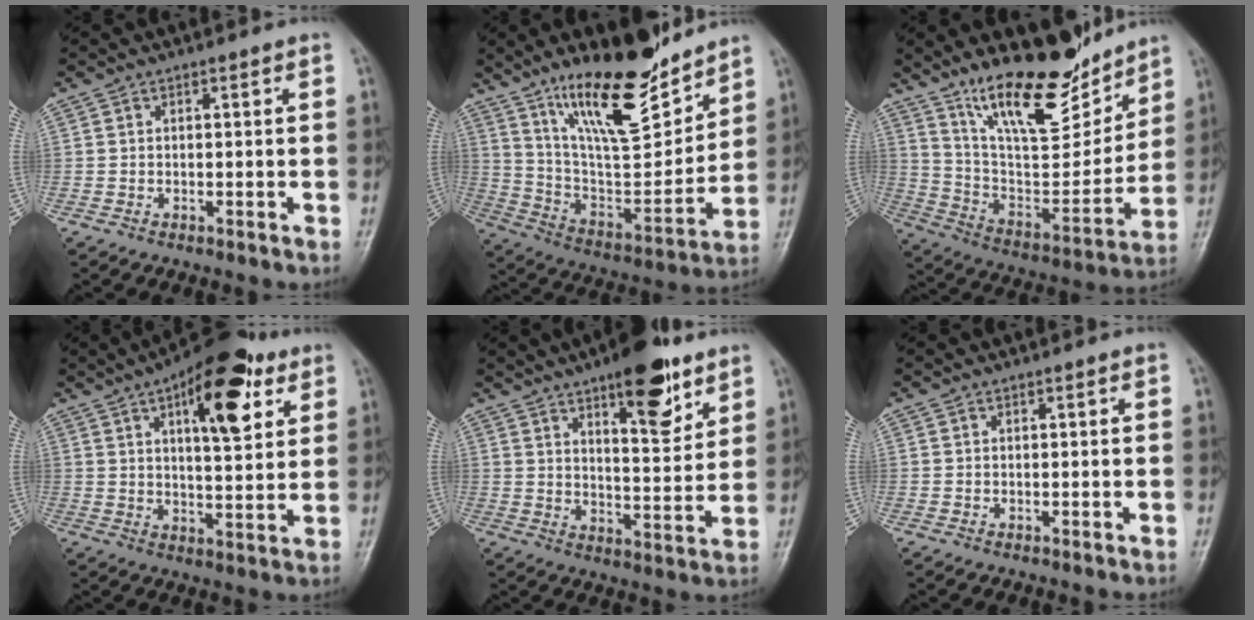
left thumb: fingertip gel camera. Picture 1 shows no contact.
{"total": 21.0, "force": [14.8, 6.6, 13.4], "torque": [-0.178, -0.089, 0.261]}
{"total": 20.0, "force": [15.0, 6.7, 11.4], "torque": [-0.141, -0.097, 0.266]}
{"total": 16.3, "force": [7.5, 6.5, 12.9], "torque": [-0.152, -0.019, 0.106]}
{"total": 14.0, "force": [8.5, 4.9, 10.0], "torque": [-0.112, -0.049, 0.126]}
{"total": 0.0}